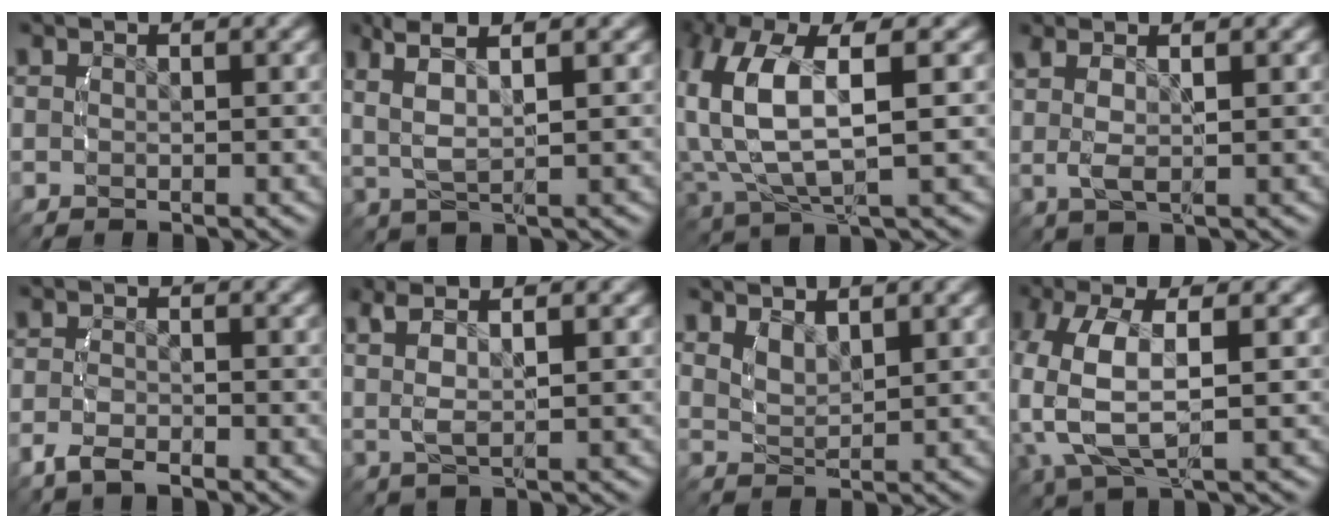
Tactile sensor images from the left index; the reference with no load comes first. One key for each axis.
{"total": 5.3, "fx": 2.1, "fy": 2.1, "fz": 4.4, "tx": -0.101, "ty": 0.010, "tz": 0.037}
{"total": 9.1, "fx": 1.5, "fy": 5.2, "fz": 7.3, "tx": -0.177, "ty": -0.008, "tz": 0.036}
{"total": 3.1, "fx": 1.1, "fy": 0.7, "fz": 2.8, "tx": -0.056, "ty": 0.005, "tz": 0.024}
{"total": 1.9, "fx": -1.6, "fy": 0.4, "fz": 0.9, "tx": -0.025, "ty": -0.005, "tz": -0.027}
{"total": 5.2, "fx": 2.2, "fy": 2.2, "fz": 4.1, "tx": -0.087, "ty": 0.013, "tz": 0.035}
{"total": 2.0, "fx": 1.7, "fy": 0.2, "fz": 0.9, "tx": -0.016, "ty": -0.005, "tz": 0.038}
{"total": 7.7, "fx": 0.3, "fy": 4.6, "fz": 6.2, "tx": -0.165, "ty": -0.023, "tz": 0.018}